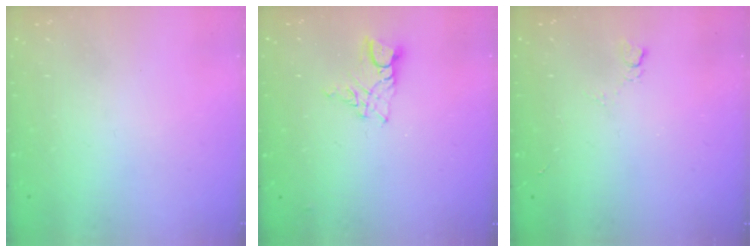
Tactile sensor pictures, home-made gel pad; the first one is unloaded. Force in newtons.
{"total": 7.3, "press": 7.3, "slide": 0.5}
{"total": 3.3, "press": 3.3, "slide": 0.6}